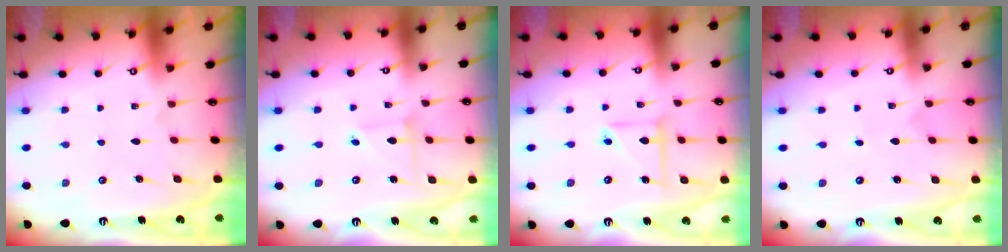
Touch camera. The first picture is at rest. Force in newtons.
{"total": 2.9, "press": 2.9, "slide": 0.3}
{"total": 7.4, "press": 7.4, "slide": 0.5}
{"total": 0.7, "press": 0.7, "slide": 0.0}